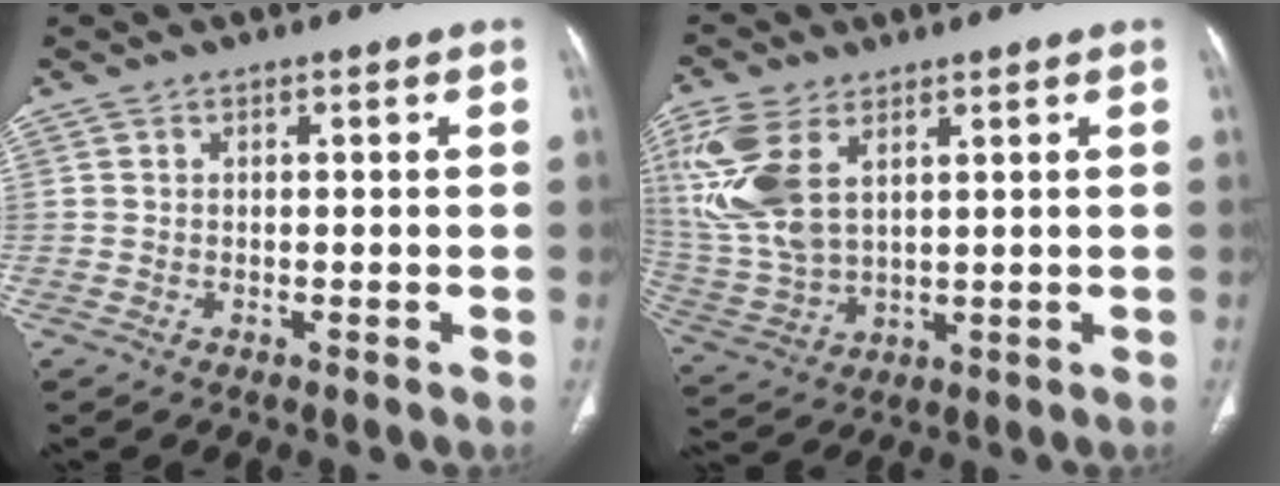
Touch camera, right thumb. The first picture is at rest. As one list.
[{"total": 14.8, "force": [5.8, 8.2, 10.8], "torque": [-0.256, -0.012, 0.130]}]